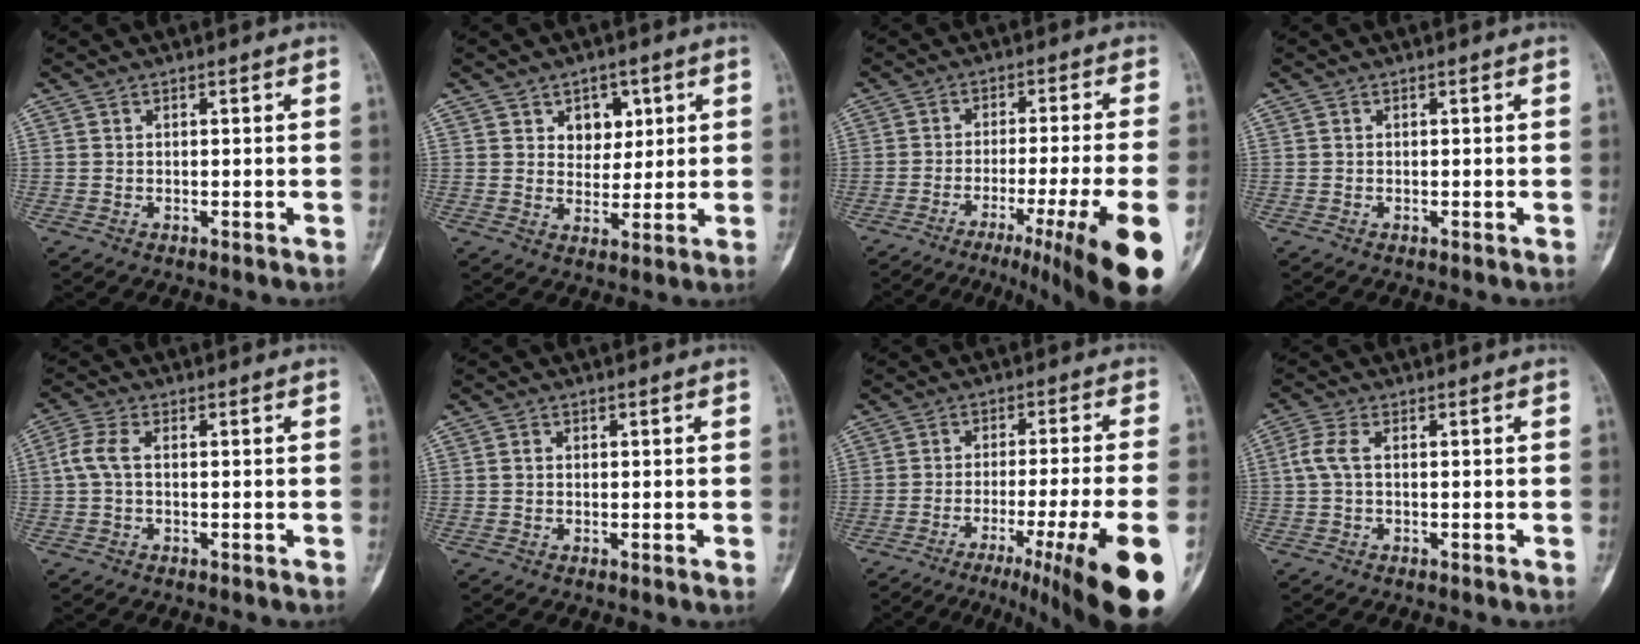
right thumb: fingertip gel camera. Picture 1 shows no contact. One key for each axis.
{"total": 5.8, "fx": 2.4, "fy": 4.4, "fz": 2.9, "tx": -0.009, "ty": -0.012, "tz": 0.036}
{"total": 18.8, "fx": -9.6, "fy": 0.5, "fz": 16.1, "tx": -0.190, "ty": 0.017, "tz": -0.144}
{"total": 0.0}
{"total": 4.1, "fx": 0.0, "fy": 2.0, "fz": 3.6, "tx": -0.095, "ty": 0.008, "tz": -0.005}
{"total": 1.0, "fx": 0.0, "fy": 0.7, "fz": 0.8, "tx": -0.010, "ty": 0.000, "tz": -0.001}
{"total": 22.1, "fx": -11.4, "fy": 1.8, "fz": 18.8, "tx": -0.224, "ty": 0.032, "tz": -0.169}
{"total": 3.6, "fx": 0.2, "fy": 1.6, "fz": 3.2, "tx": -0.089, "ty": 0.006, "tz": -0.001}